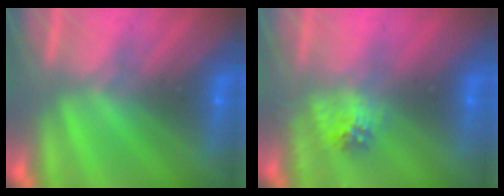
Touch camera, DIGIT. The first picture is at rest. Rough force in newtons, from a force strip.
{"total": 2.2}